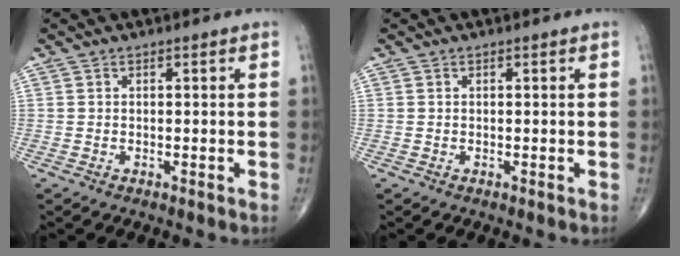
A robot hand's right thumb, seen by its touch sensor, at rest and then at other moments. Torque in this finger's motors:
{"motor_torque": [0.08, 0.07, -0.10, -0.08, 0.01]}